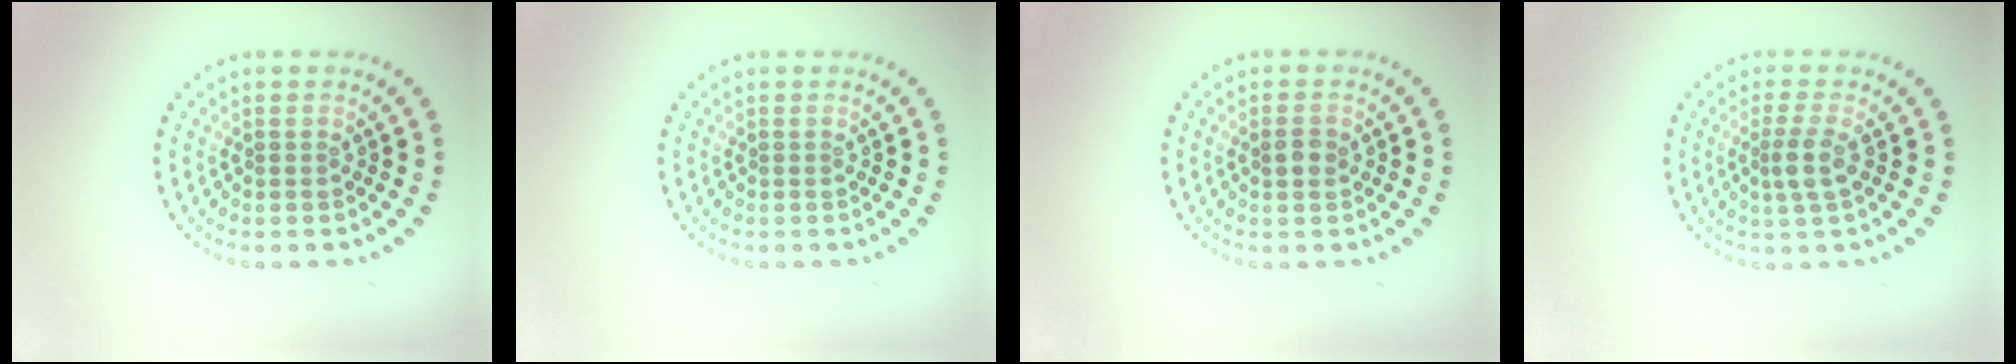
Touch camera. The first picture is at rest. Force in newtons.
{"total": 0.0}
{"total": 1.4, "press": 1.4, "slide": 0.1}
{"total": 2.2, "press": 1.8, "slide": 1.3}